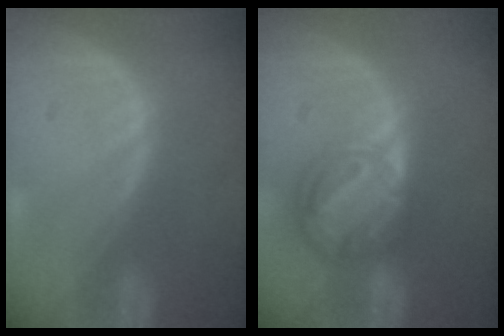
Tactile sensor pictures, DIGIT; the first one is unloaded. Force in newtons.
{"total": 8.5, "press": 7.1, "slide": 4.7}